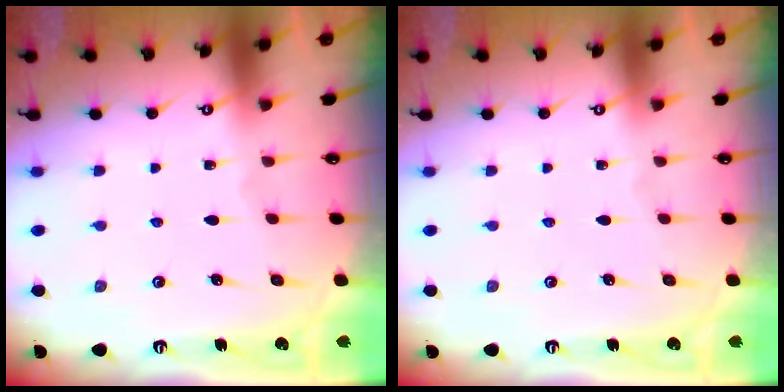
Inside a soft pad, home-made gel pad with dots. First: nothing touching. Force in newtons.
{"total": 0.0}